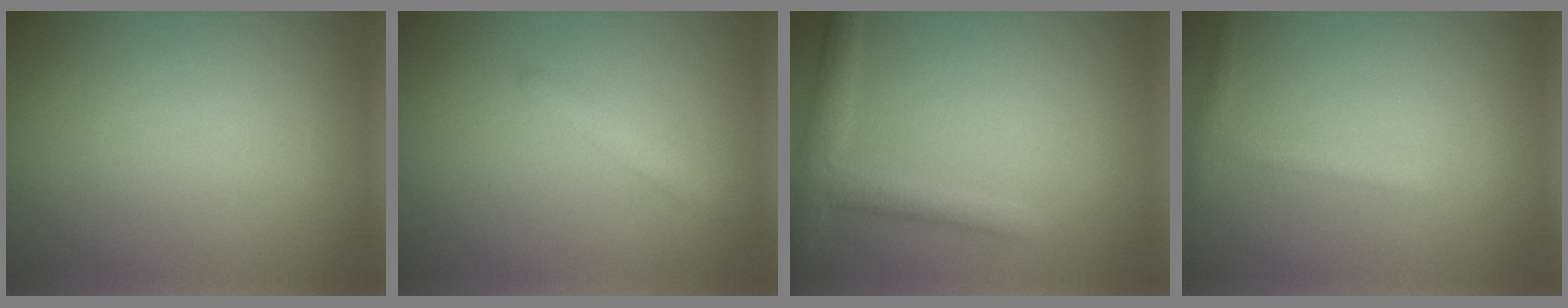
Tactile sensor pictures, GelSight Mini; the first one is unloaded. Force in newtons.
{"total": 1.5, "press": 1.5, "slide": 0.1}
{"total": 2.8, "press": 2.8, "slide": 0.2}
{"total": 1.3, "press": 1.3, "slide": 0.1}